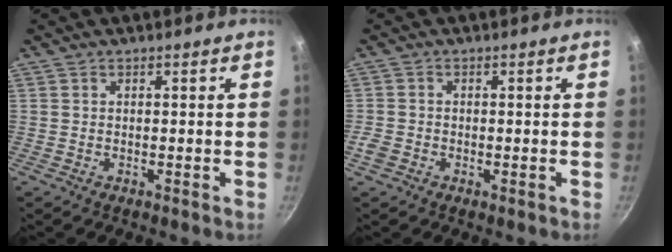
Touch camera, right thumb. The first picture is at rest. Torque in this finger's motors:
{"motor_torque": [0.20, 0.04, 0.67, 0.06, 0.02]}